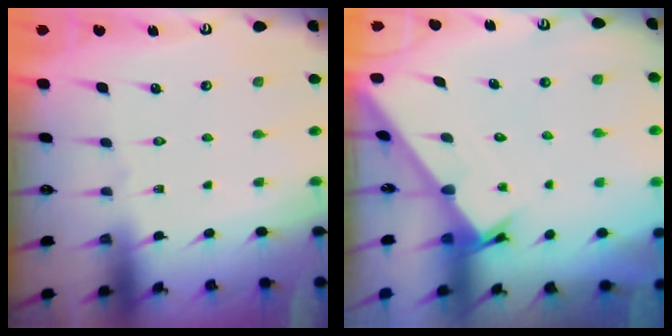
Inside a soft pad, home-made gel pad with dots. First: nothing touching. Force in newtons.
{"total": 1.6, "press": 1.6, "slide": 0.1}